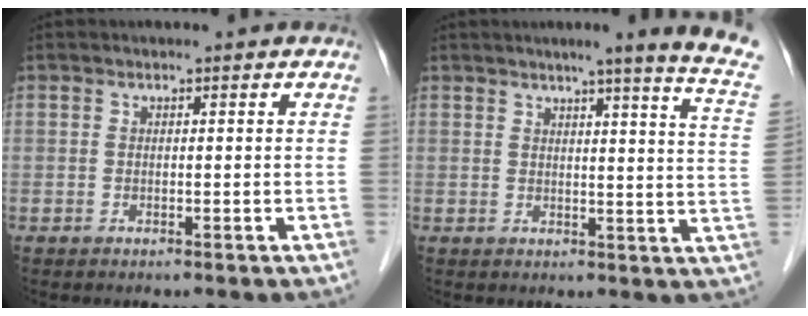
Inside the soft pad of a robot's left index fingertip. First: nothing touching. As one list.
[{"total": 12.1, "force": [9.8, -1.1, 7.0], "torque": [-0.084, -0.041, 0.091]}]